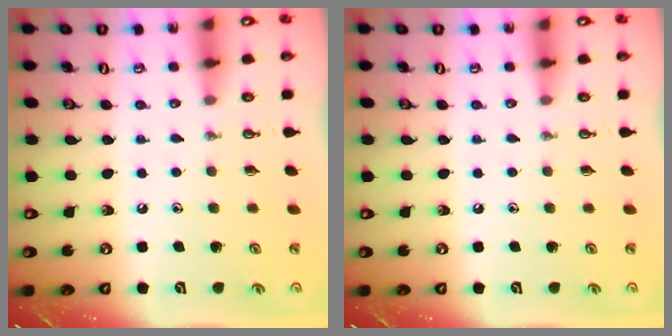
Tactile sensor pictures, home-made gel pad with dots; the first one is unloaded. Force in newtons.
{"total": 0.0}